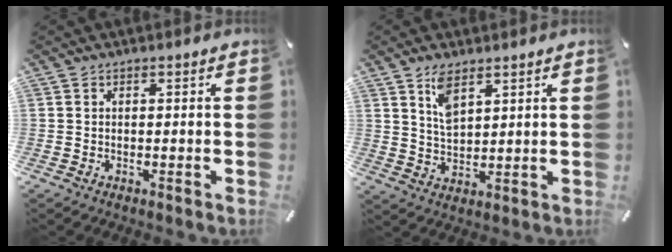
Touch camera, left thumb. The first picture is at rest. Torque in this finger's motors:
{"motor_torque": [0.57, -0.28, 0.06, 0.05, -0.07]}